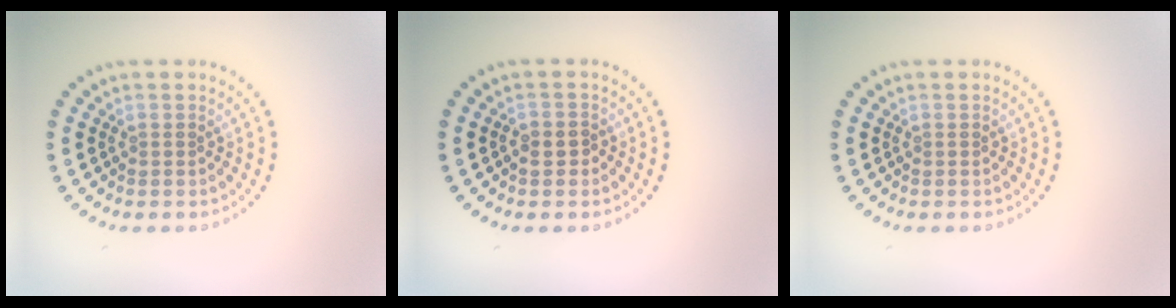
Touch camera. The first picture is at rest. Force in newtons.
{"total": 1.1, "press": 1.0, "slide": 0.4}
{"total": 0.0}